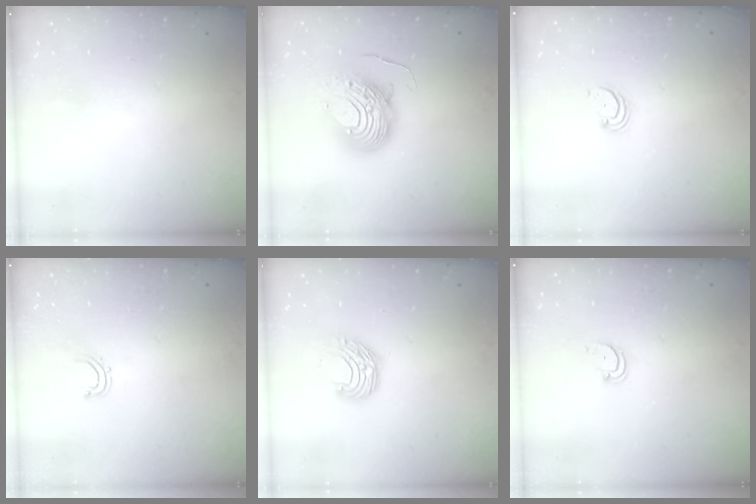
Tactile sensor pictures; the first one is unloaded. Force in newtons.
{"total": 12.5, "press": 12.4, "slide": 1.3}
{"total": 2.2, "press": 2.2, "slide": 0.2}
{"total": 2.8, "press": 2.8, "slide": 0.5}
{"total": 8.1, "press": 8.1, "slide": 0.4}
{"total": 2.4, "press": 2.4, "slide": 0.2}